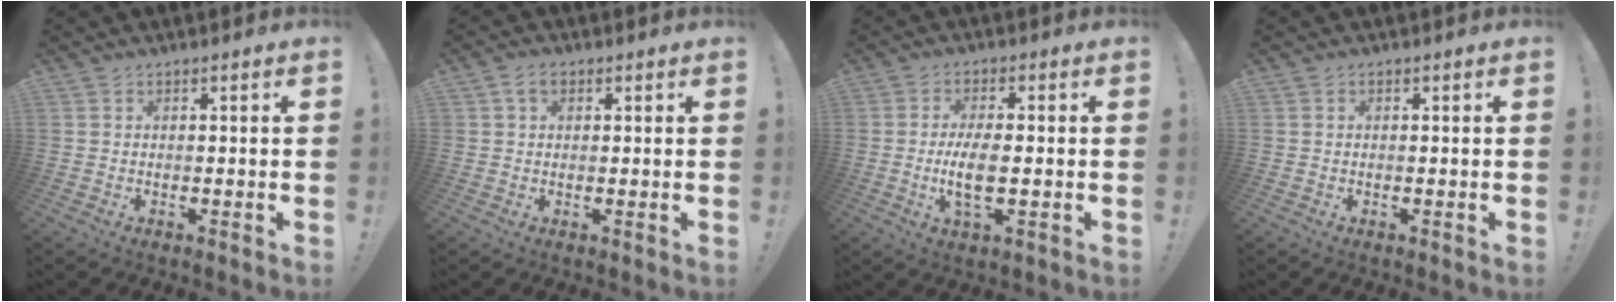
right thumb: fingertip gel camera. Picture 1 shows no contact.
{"total": 3.3, "force": [1.3, 2.2, 2.0], "torque": [-0.032, 0.005, 0.023]}
{"total": 8.0, "force": [-0.9, 2.6, 7.5], "torque": [-0.156, -0.011, -0.020]}
{"total": 0.0}